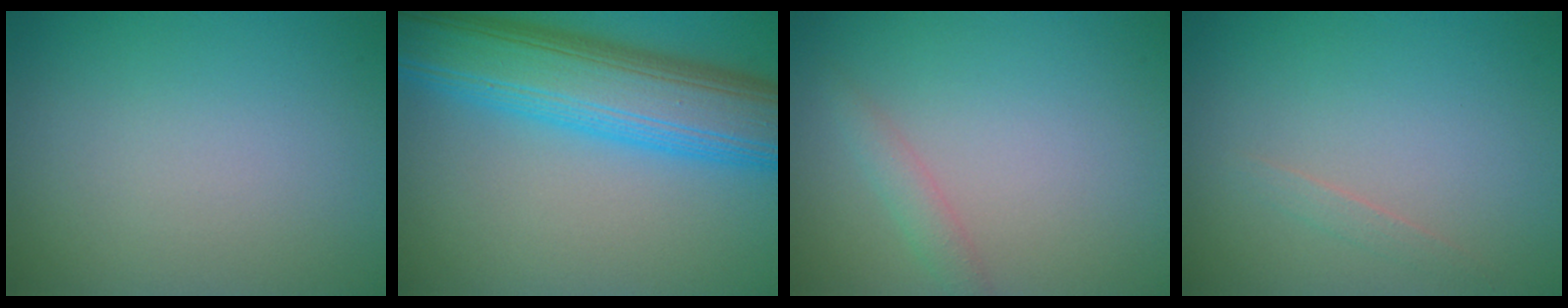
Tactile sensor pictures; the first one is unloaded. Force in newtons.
{"total": 11.5, "press": 11.5, "slide": 0.2}
{"total": 1.5, "press": 1.5, "slide": 0.0}
{"total": 0.8, "press": 0.8, "slide": 0.0}